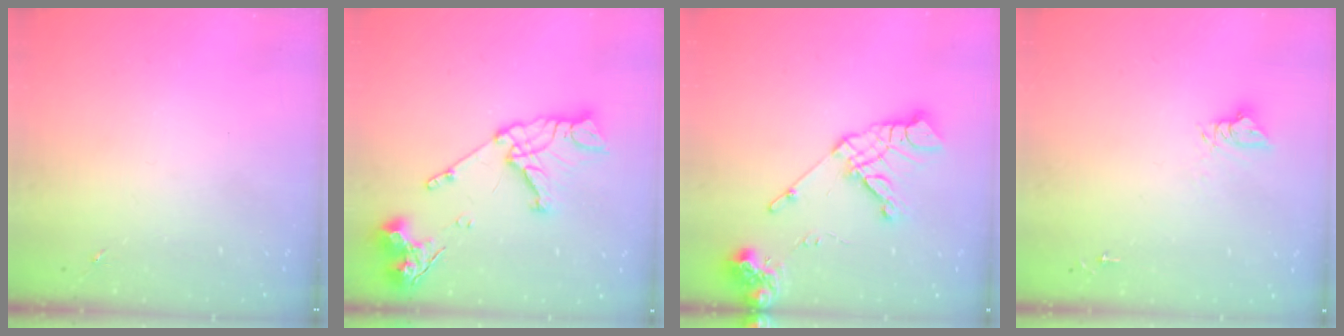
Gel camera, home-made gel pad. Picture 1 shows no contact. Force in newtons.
{"total": 17.1, "press": 17.0, "slide": 1.9}
{"total": 14.4, "press": 14.3, "slide": 1.9}
{"total": 6.2, "press": 6.2, "slide": 0.3}